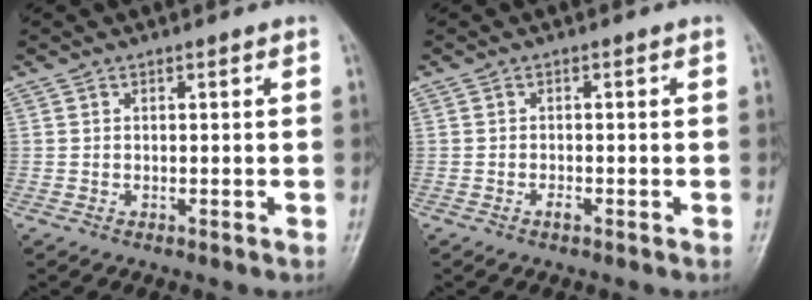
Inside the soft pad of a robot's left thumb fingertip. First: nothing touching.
{"total": 1.0, "force": [-0.6, 0.4, 0.7], "torque": [-0.012, 0.004, -0.011]}